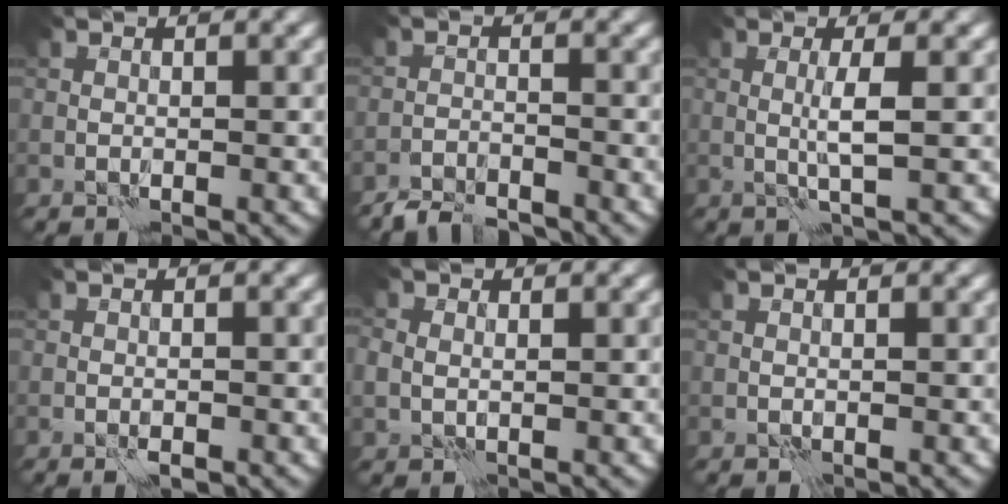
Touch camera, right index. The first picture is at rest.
{"total": 3.3, "force": [-3.2, 0.6, 0.5], "torque": [-0.006, 0.001, -0.063]}
{"total": 2.2, "force": [0.2, 0.2, 2.2], "torque": [-0.042, 0.003, 0.001]}
{"total": 1.4, "force": [-0.9, 0.4, 1.0], "torque": [-0.015, 0.000, -0.014]}
{"total": 1.9, "force": [0.6, 1.5, 0.9], "torque": [-0.019, 0.010, 0.001]}
{"total": 0.0}